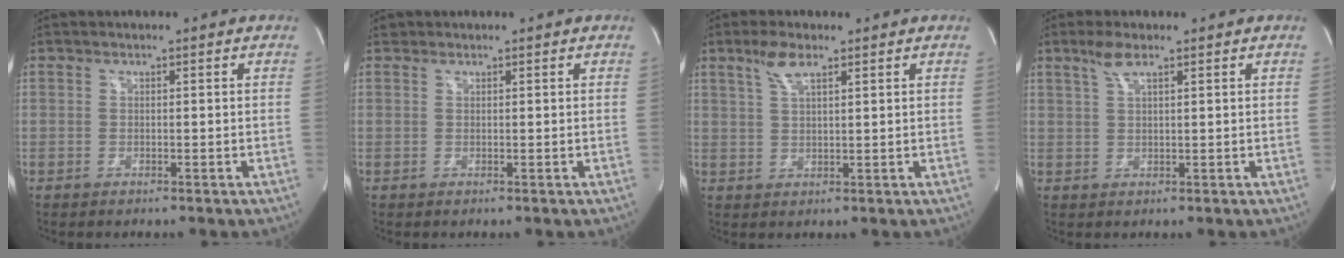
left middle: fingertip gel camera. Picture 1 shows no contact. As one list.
[{"total": 0.5, "force": [0.4, 0.3, 0.0], "torque": [-0.003, 0.006, 0.007]}, {"total": 4.0, "force": [2.5, 0.9, 3.0], "torque": [-0.068, 0.007, 0.053]}, {"total": 3.1, "force": [2.0, 0.4, 2.2], "torque": [-0.053, 0.007, 0.043]}]